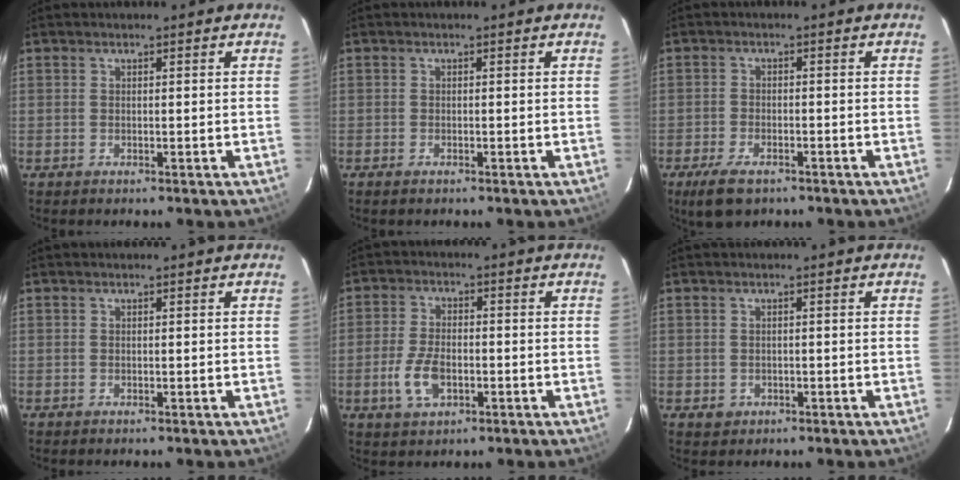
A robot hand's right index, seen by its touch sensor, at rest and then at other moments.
{"total": 0.9, "force": [-0.7, 0.3, 0.4], "torque": [-0.007, -0.003, -0.015]}
{"total": 6.3, "force": [-4.3, 2.8, 3.7], "torque": [-0.094, -0.013, -0.074]}
{"total": 0.0}
{"total": 7.3, "force": [-2.4, 4.0, 5.6], "torque": [-0.125, -0.001, -0.042]}
{"total": 1.9, "force": [-0.6, 1.7, 0.4], "torque": [-0.006, 0.000, -0.005]}